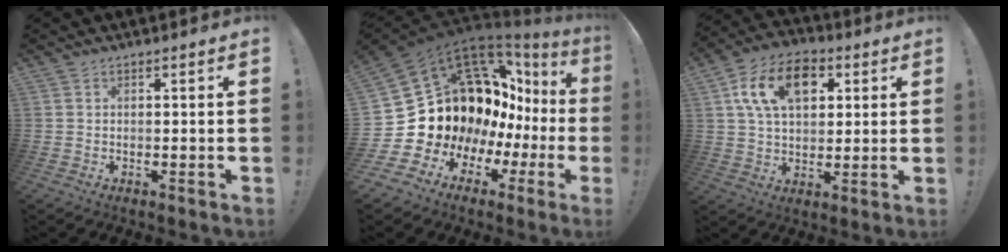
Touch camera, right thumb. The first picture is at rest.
{"total": 22.3, "force": [5.3, 15.9, 14.7], "torque": [-0.229, -0.070, 0.162]}
{"total": 15.7, "force": [5.7, 10.3, 10.4], "torque": [-0.158, -0.003, 0.107]}